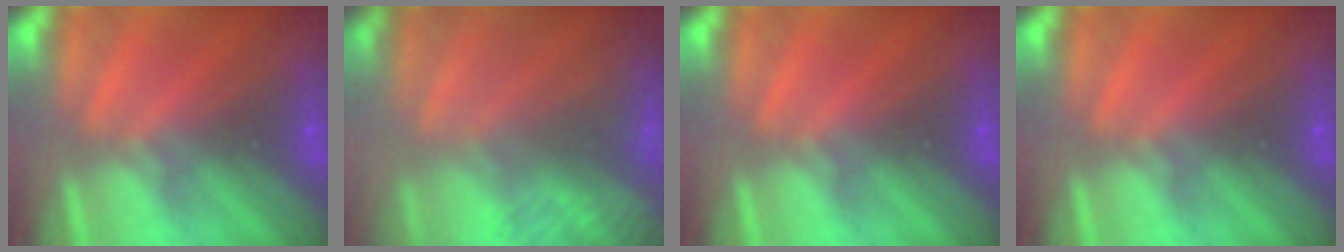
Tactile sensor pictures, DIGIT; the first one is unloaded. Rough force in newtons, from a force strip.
{"total": 4.5}
{"total": 0.0}
{"total": 0.0}